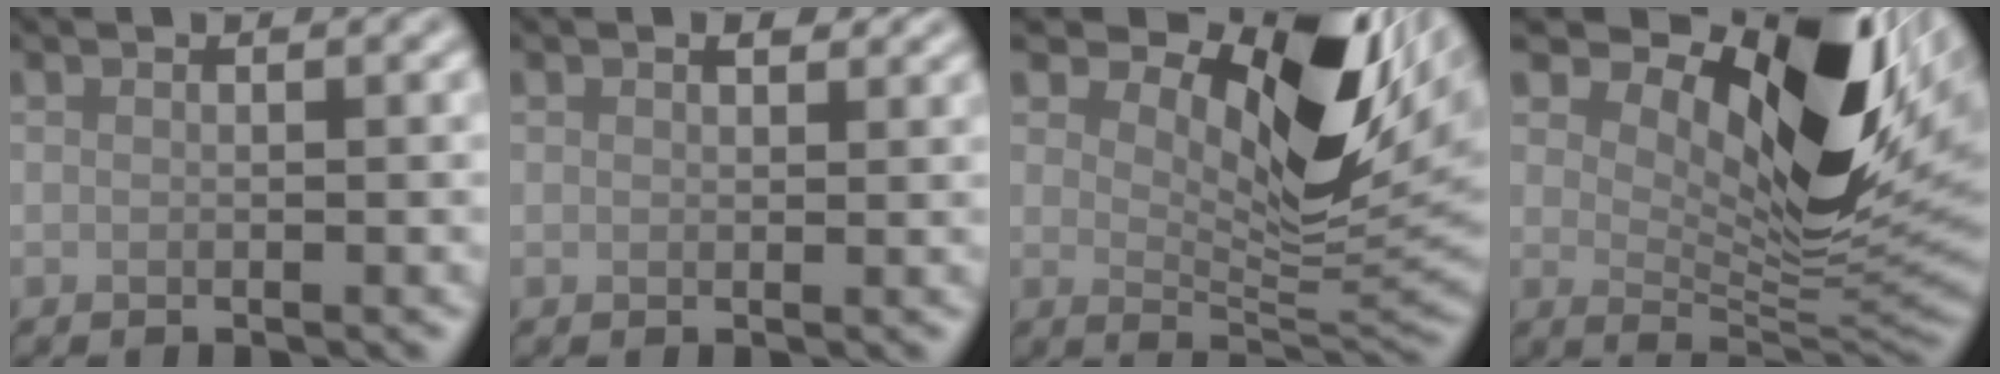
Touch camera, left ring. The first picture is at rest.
{"total": 1.4, "force": [0.8, 0.9, 0.7], "torque": [-0.009, -0.002, 0.014]}
{"total": 12.3, "force": [5.9, 5.2, 9.4], "torque": [-0.146, 0.002, 0.102]}
{"total": 13.5, "force": [6.4, 5.7, 10.4], "torque": [-0.156, 0.000, 0.112]}